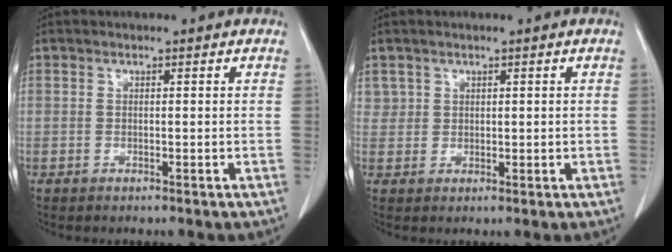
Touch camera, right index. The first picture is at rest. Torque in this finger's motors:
{"motor_torque": [-0.18, 0.25, 0.01, 0.00]}